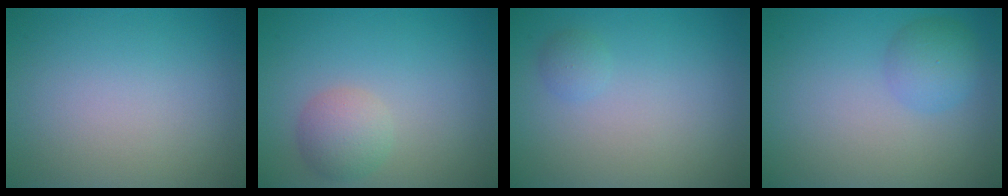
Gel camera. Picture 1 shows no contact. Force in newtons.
{"total": 2.7, "press": 2.7, "slide": 0.1}
{"total": 0.9, "press": 0.9, "slide": 0.0}
{"total": 2.5, "press": 2.5, "slide": 0.1}